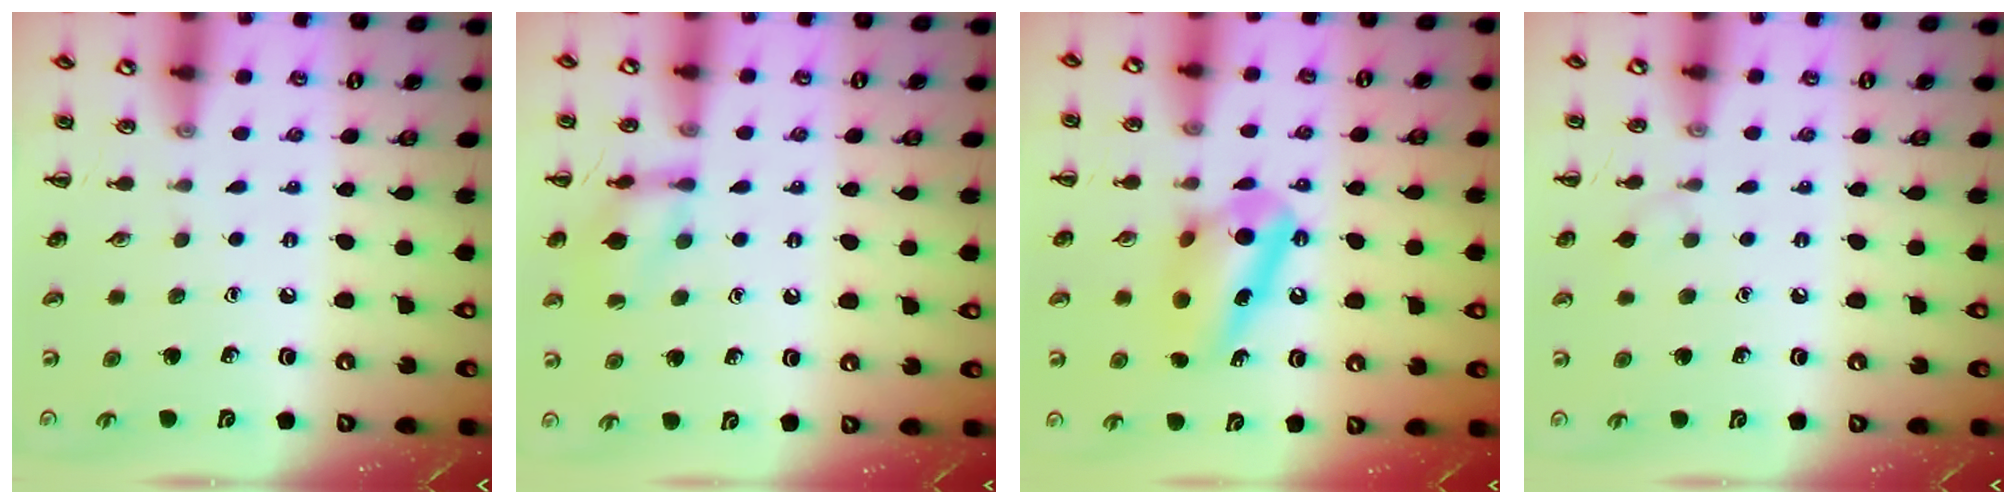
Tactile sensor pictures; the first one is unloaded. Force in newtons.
{"total": 11.4, "press": 11.4, "slide": 0.4}
{"total": 10.7, "press": 10.7, "slide": 0.4}
{"total": 4.4, "press": 4.1, "slide": 1.6}